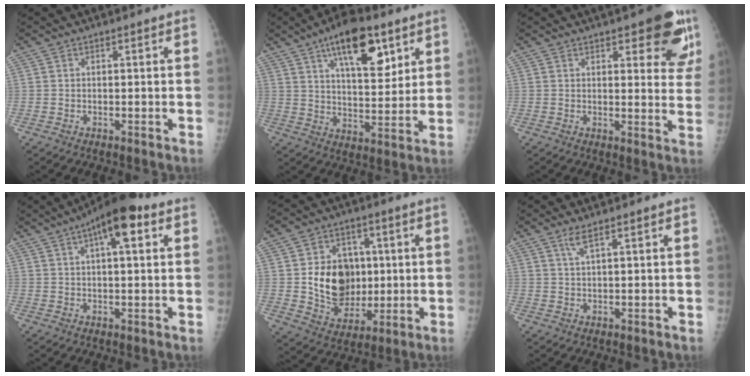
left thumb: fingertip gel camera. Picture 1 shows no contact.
{"total": 13.7, "force": [7.4, 5.9, 9.9], "torque": [-0.116, -0.035, 0.117]}
{"total": 11.0, "force": [6.5, 3.9, 8.0], "torque": [-0.050, -0.030, 0.073]}
{"total": 10.6, "force": [4.5, 3.5, 8.9], "torque": [-0.122, 0.015, 0.060]}
{"total": 13.7, "force": [0.8, 10.8, 8.3], "torque": [-0.085, -0.008, 0.026]}
{"total": 2.1, "force": [1.3, 0.0, 1.7], "torque": [-0.041, 0.000, 0.033]}